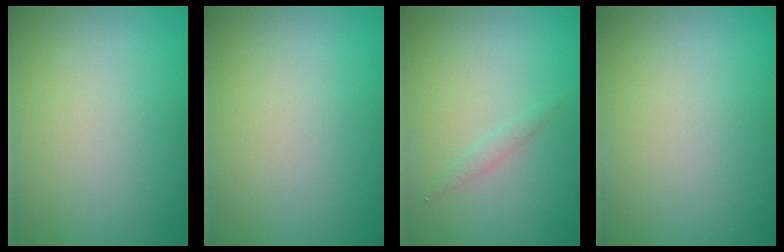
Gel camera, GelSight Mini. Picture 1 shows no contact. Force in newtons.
{"total": 0.0}
{"total": 0.8, "press": 0.8, "slide": 0.1}
{"total": 0.0}